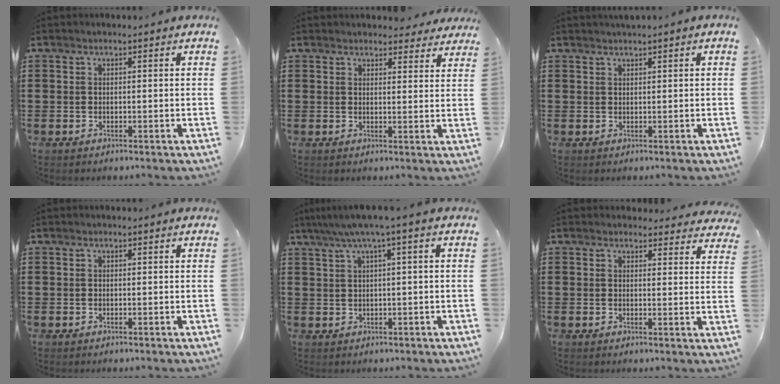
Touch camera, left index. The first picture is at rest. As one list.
[{"total": 3.1, "force": [3.0, 0.8, 0.6], "torque": [-0.011, -0.009, 0.054]}, {"total": 0.8, "force": [0.7, 0.0, 0.3], "torque": [-0.006, -0.001, 0.014]}, {"total": 0.0}, {"total": 3.3, "force": [0.9, -0.3, 3.2], "torque": [-0.061, -0.002, 0.011]}, {"total": 2.3, "force": [2.2, 0.6, 0.2], "torque": [-0.003, -0.009, 0.040]}]